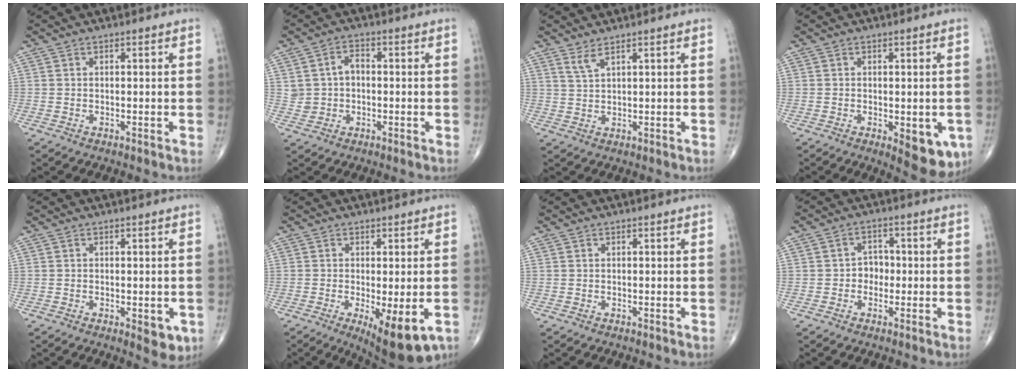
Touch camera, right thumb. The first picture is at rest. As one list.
[{"total": 4.9, "force": [0.2, 3.9, 3.0], "torque": [-0.038, 0.014, 0.004]}, {"total": 2.4, "force": [1.8, 0.3, 1.5], "torque": [-0.038, -0.012, 0.042]}, {"total": 8.0, "force": [-2.5, 3.5, 6.8], "torque": [-0.062, -0.011, -0.024]}, {"total": 4.1, "force": [-1.2, 1.9, 3.4], "torque": [-0.026, -0.006, -0.011]}, {"total": 9.8, "force": [-3.5, 3.1, 8.6], "torque": [-0.120, -0.020, -0.044]}, {"total": 0.0}, {"total": 3.3, "force": [-0.6, 2.8, 1.6], "torque": [0.000, 0.011, -0.018]}]